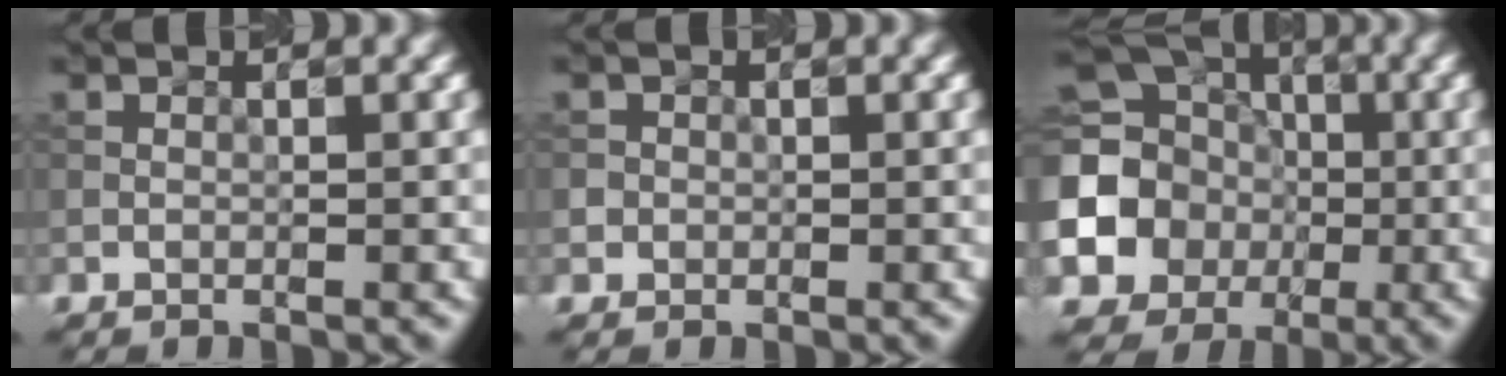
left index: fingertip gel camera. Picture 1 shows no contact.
{"total": 0.9, "force": [0.0, 0.9, 0.0], "torque": [0.011, 0.000, -0.004]}
{"total": 15.7, "force": [-1.9, 14.4, 5.9], "torque": [-0.170, -0.005, -0.069]}